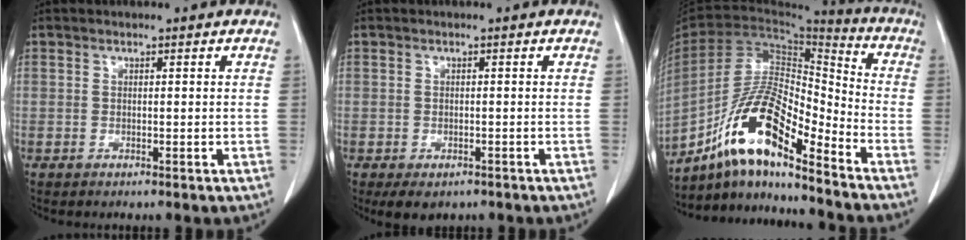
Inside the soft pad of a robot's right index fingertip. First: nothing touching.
{"total": 4.0, "force": [-2.7, 2.4, 1.7], "torque": [-0.019, -0.002, -0.033]}
{"total": 15.3, "force": [-10.3, 2.9, 10.9], "torque": [-0.205, 0.018, -0.186]}